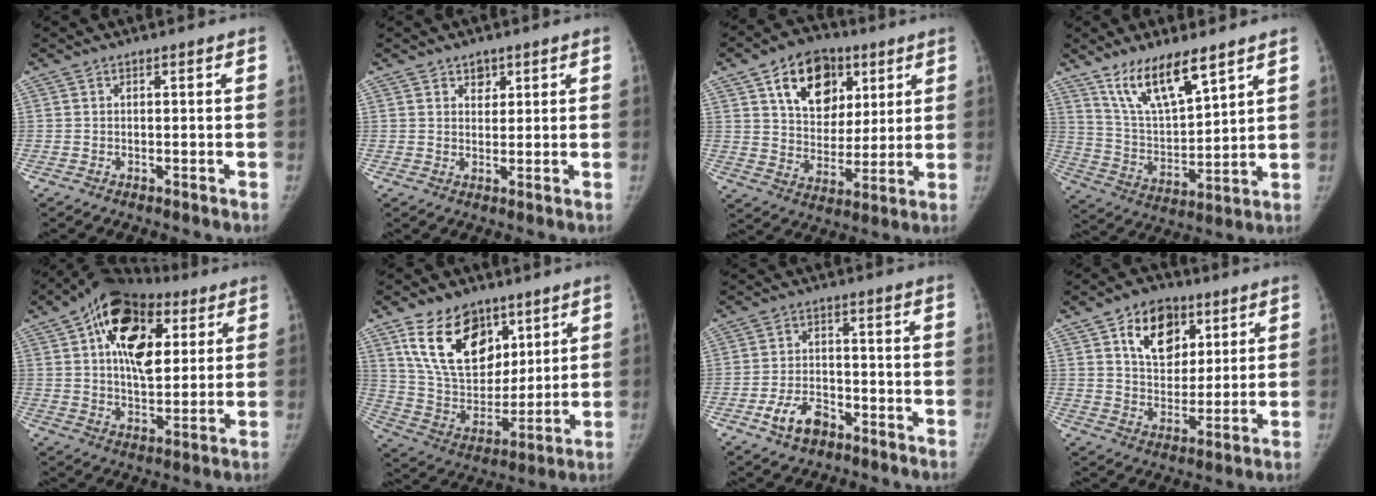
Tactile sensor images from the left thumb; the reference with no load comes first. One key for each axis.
{"total": 2.6, "fx": 1.5, "fy": 1.9, "fz": 0.9, "tx": 0.006, "ty": -0.010, "tz": 0.025}
{"total": 16.3, "fx": 7.3, "fy": 11.3, "fz": 9.2, "tx": -0.102, "ty": -0.021, "tz": 0.124}
{"total": 13.6, "fx": 9.2, "fy": 4.3, "fz": 8.9, "tx": -0.140, "ty": -0.053, "tz": 0.187}
{"total": 19.4, "fx": 6.8, "fy": 11.4, "fz": 14.1, "tx": -0.187, "ty": -0.007, "tz": 0.100}
{"total": 19.5, "fx": 10.2, "fy": 12.5, "fz": 11.0, "tx": -0.148, "ty": -0.046, "tz": 0.195}
{"total": 6.9, "fx": -4.0, "fy": 4.2, "fz": 3.8, "tx": -0.061, "ty": 0.027, "tz": -0.067}
{"total": 13.2, "fx": 6.0, "fy": 9.0, "fz": 7.5, "tx": -0.077, "ty": -0.022, "tz": 0.104}